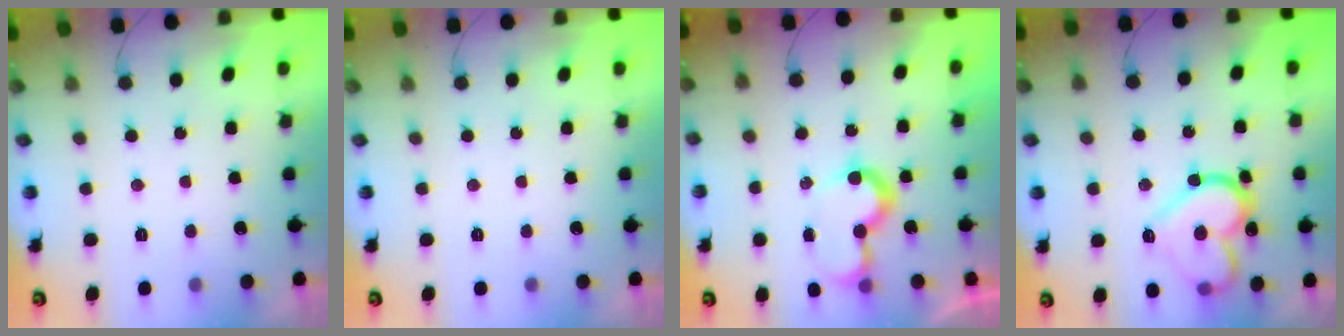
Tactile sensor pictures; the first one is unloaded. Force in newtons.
{"total": 0.0}
{"total": 8.2, "press": 8.2, "slide": 0.4}
{"total": 17.8, "press": 17.7, "slide": 1.7}